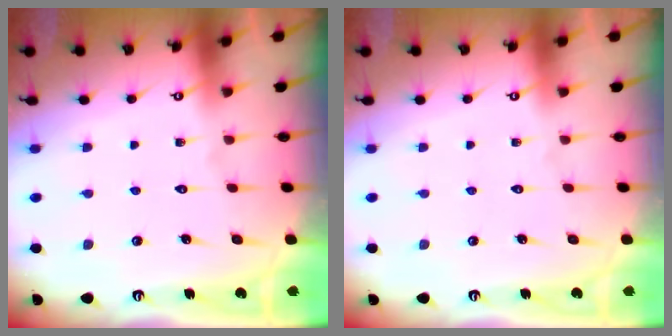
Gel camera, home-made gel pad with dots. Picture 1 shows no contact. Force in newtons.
{"total": 0.0}